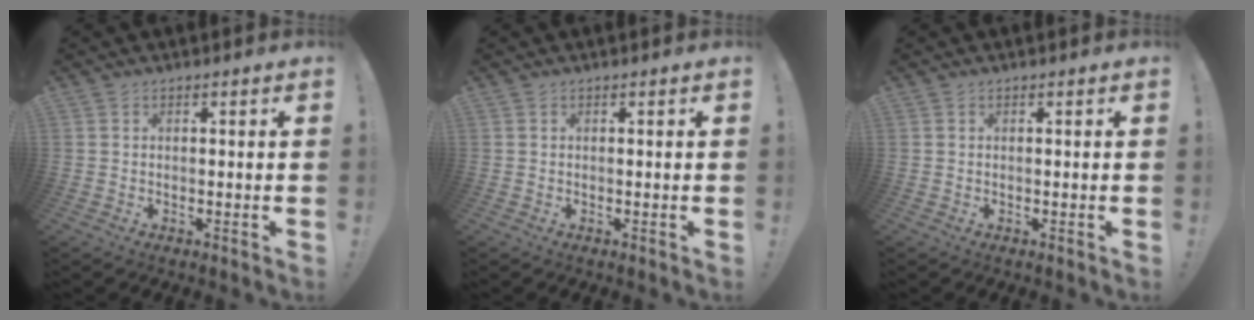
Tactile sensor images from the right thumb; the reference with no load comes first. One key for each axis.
{"total": 0.0}
{"total": 0.0}